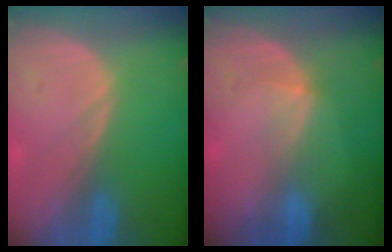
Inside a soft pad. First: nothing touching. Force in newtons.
{"total": 2.4, "press": 2.1, "slide": 1.2}